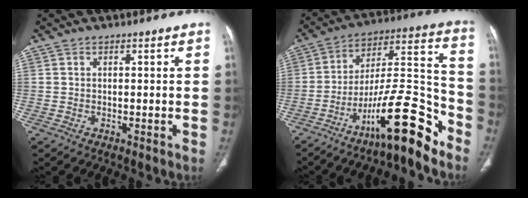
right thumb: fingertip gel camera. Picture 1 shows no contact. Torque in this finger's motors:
{"motor_torque": [0.21, 0.29, 1.47, -1.30, 0.20]}